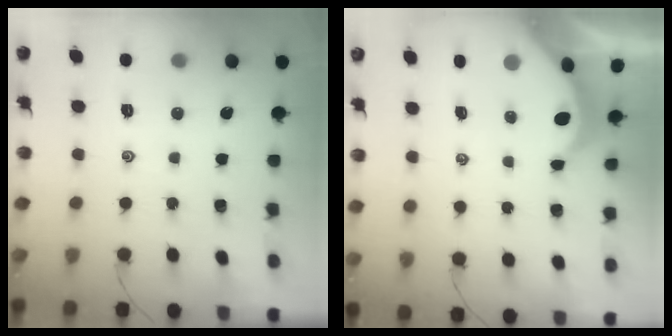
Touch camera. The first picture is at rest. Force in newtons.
{"total": 3.9, "press": 3.9, "slide": 0.5}